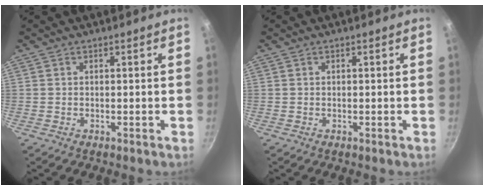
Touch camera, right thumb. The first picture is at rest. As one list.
[{"total": 0.0}]